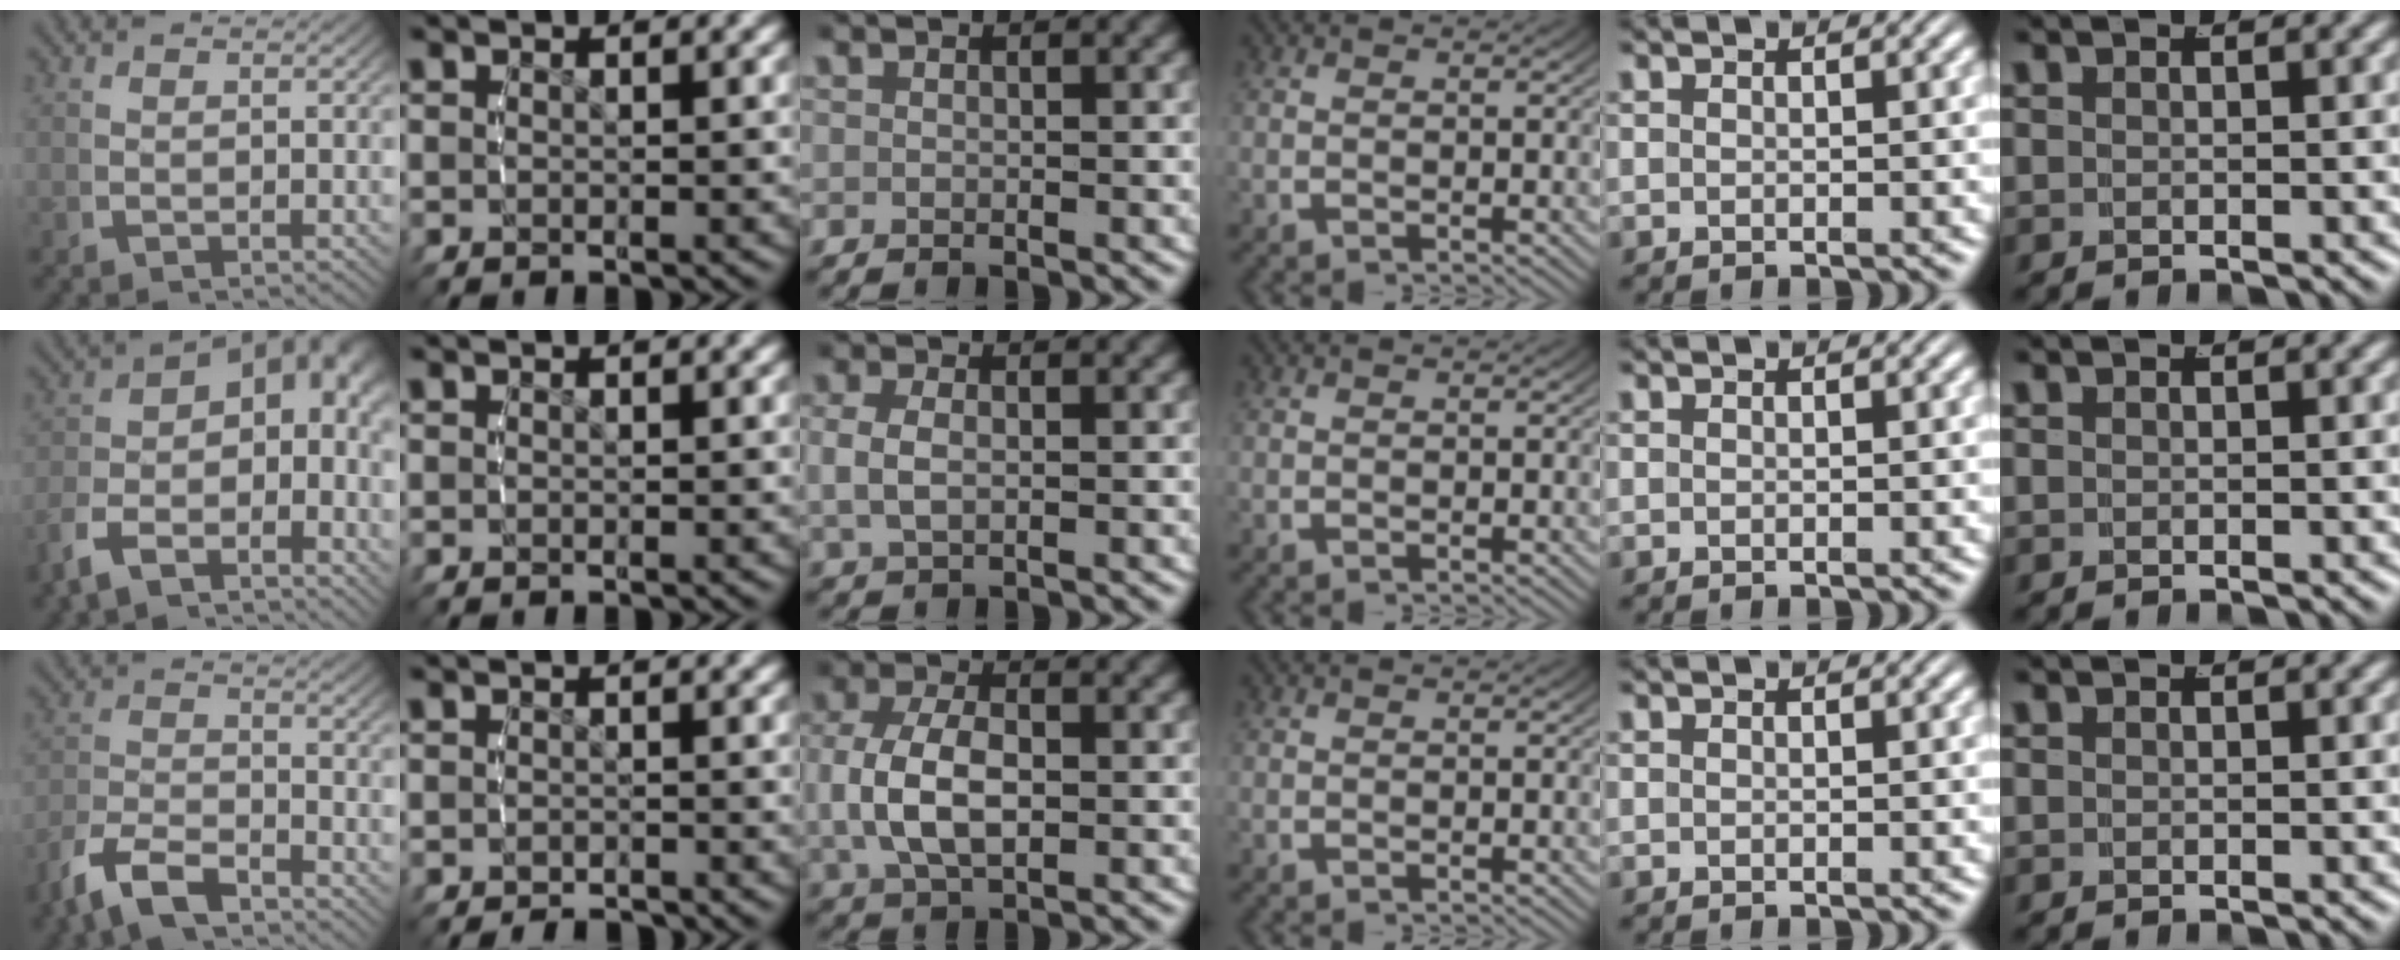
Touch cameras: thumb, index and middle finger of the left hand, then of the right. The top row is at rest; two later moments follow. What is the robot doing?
{"motion": "lift_and_place", "object": "bandage"}